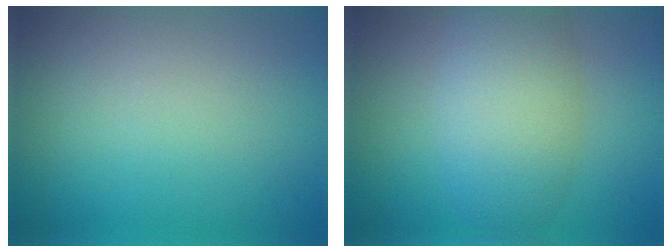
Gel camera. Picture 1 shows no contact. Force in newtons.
{"total": 5.9, "press": 5.8, "slide": 0.3}